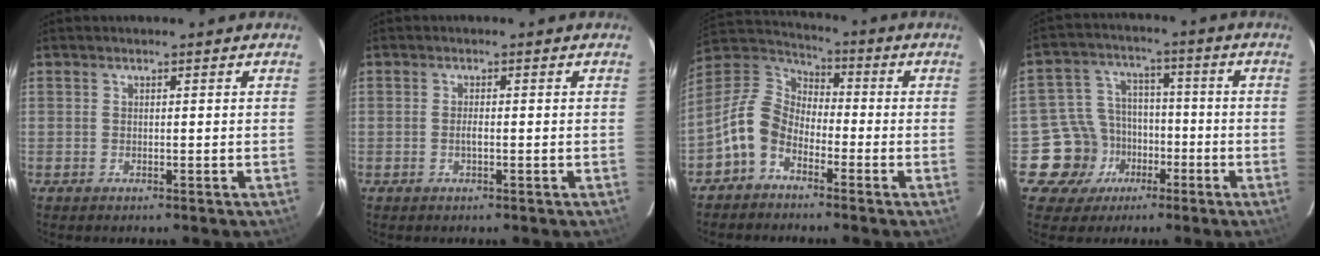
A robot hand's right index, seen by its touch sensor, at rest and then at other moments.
{"total": 1.2, "force": [-0.4, 0.2, 1.1], "torque": [-0.021, 0.000, -0.007]}
{"total": 10.3, "force": [-5.3, 6.9, 5.4], "torque": [-0.120, 0.021, -0.116]}
{"total": 10.4, "force": [-4.8, 9.2, 1.3], "torque": [-0.052, 0.035, -0.067]}